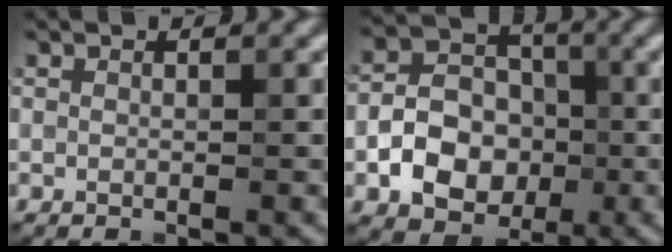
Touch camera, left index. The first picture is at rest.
{"total": 6.4, "force": [-1.8, 4.8, 3.7], "torque": [-0.057, -0.001, -0.037]}